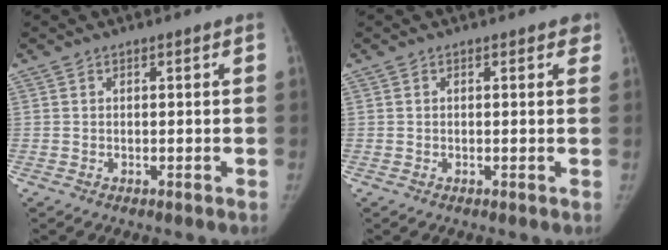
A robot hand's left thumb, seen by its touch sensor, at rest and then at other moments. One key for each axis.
{"total": 1.6, "fx": 1.0, "fy": 0.9, "fz": 0.9, "tx": 0.008, "ty": -0.002, "tz": 0.005}